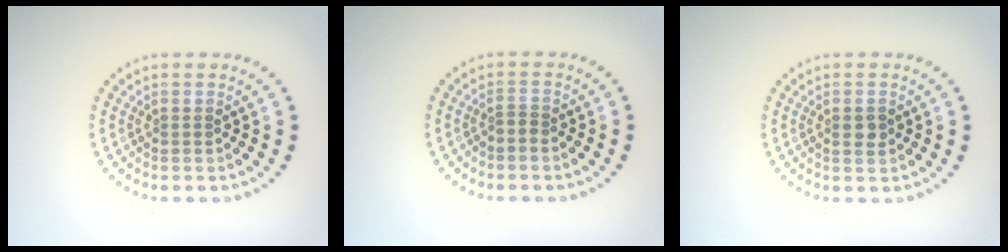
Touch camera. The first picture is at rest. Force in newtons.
{"total": 0.8, "press": 0.5, "slide": 0.6}
{"total": 1.4, "press": 1.3, "slide": 0.3}